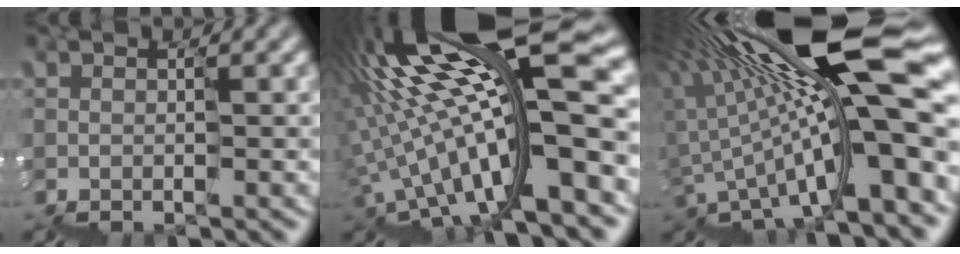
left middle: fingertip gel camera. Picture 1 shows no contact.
{"total": 14.9, "force": [0.7, 3.5, 14.5], "torque": [-0.231, 0.014, 0.012]}
{"total": 15.3, "force": [0.5, 3.1, 15.0], "torque": [-0.229, 0.026, 0.001]}